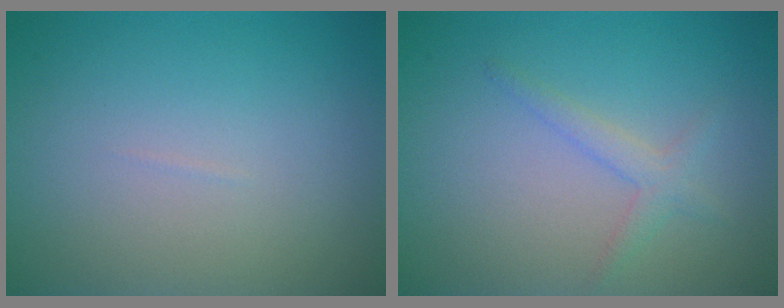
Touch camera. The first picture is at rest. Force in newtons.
{"total": 1.6, "press": 1.6, "slide": 0.1}